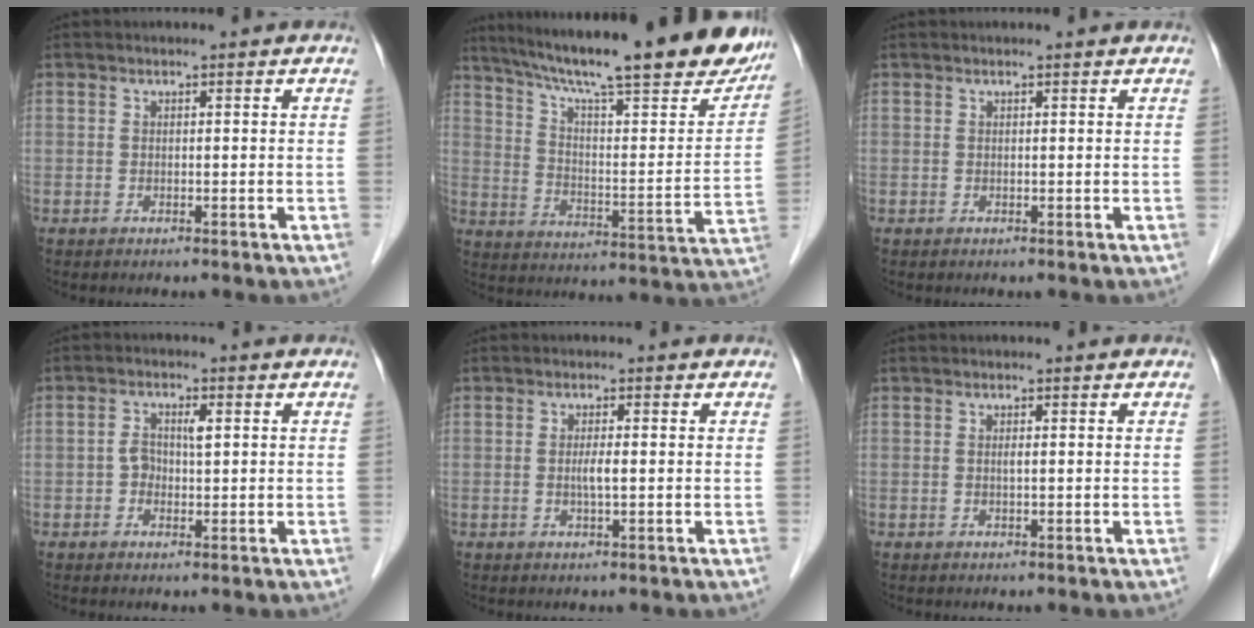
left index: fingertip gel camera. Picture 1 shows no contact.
{"total": 29.9, "force": [24.5, 4.0, 16.8], "torque": [-0.266, -0.034, 0.331]}
{"total": 0.6, "force": [0.6, 0.0, 0.1], "torque": [-0.008, 0.003, 0.008]}
{"total": 2.9, "force": [0.3, 1.5, 2.5], "torque": [-0.049, 0.014, 0.006]}
{"total": 1.9, "force": [-0.2, 0.0, 1.9], "torque": [-0.037, -0.001, -0.003]}
{"total": 0.6, "force": [0.0, 0.0, 0.5], "torque": [-0.012, 0.000, 0.000]}